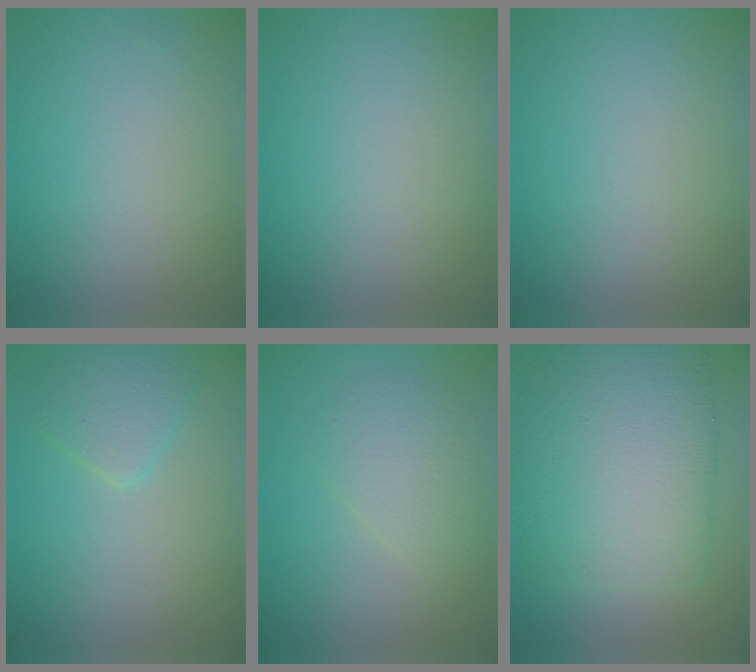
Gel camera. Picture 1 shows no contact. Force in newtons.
{"total": 0.0}
{"total": 0.0}
{"total": 2.2, "press": 2.2, "slide": 0.1}
{"total": 2.6, "press": 2.6, "slide": 0.1}
{"total": 9.9, "press": 9.9, "slide": 0.3}